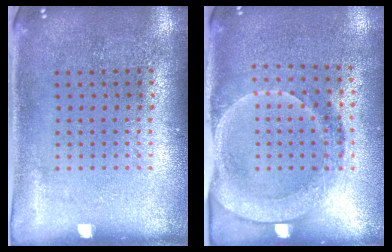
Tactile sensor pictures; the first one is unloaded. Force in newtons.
{"total": 1.7, "press": 1.5, "slide": 0.8}